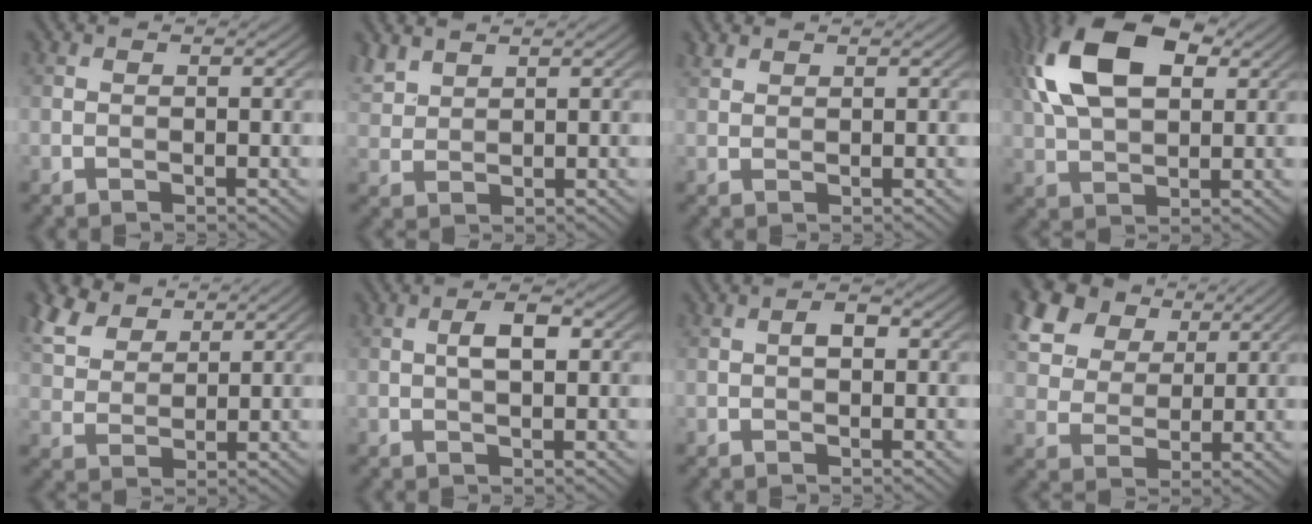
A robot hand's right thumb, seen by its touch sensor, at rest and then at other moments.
{"total": 3.2, "force": [2.6, 1.3, 1.4], "torque": [-0.041, 0.008, 0.063]}
{"total": 1.3, "force": [1.2, 0.4, 0.4], "torque": [-0.015, 0.006, 0.029]}
{"total": 13.8, "force": [4.6, 7.8, 10.4], "torque": [-0.226, 0.025, 0.081]}
{"total": 6.8, "force": [4.9, 3.3, 3.3], "torque": [-0.089, 0.016, 0.105]}
{"total": 3.1, "force": [0.4, 1.1, 2.9], "torque": [-0.053, 0.008, 0.004]}
{"total": 1.7, "force": [0.0, 0.9, 1.4], "torque": [-0.020, 0.005, -0.003]}
{"total": 14.1, "force": [8.0, 9.3, 7.0], "torque": [-0.208, 0.026, 0.168]}